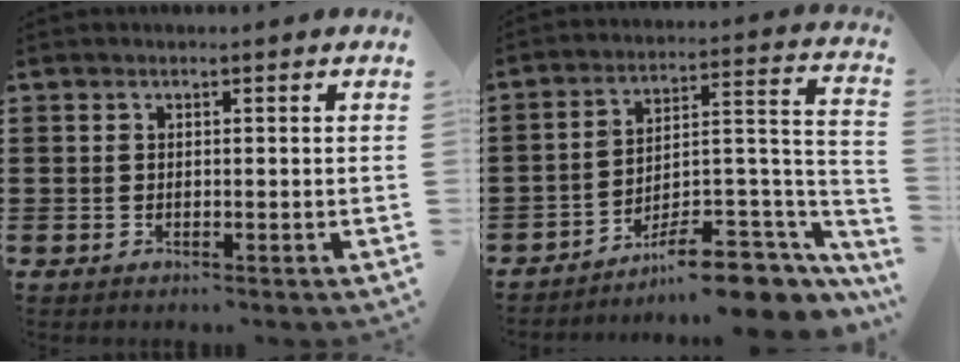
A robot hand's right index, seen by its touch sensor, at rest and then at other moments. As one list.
[{"total": 10.0, "force": [-7.8, 2.9, 5.5], "torque": [-0.065, 0.023, -0.143]}]